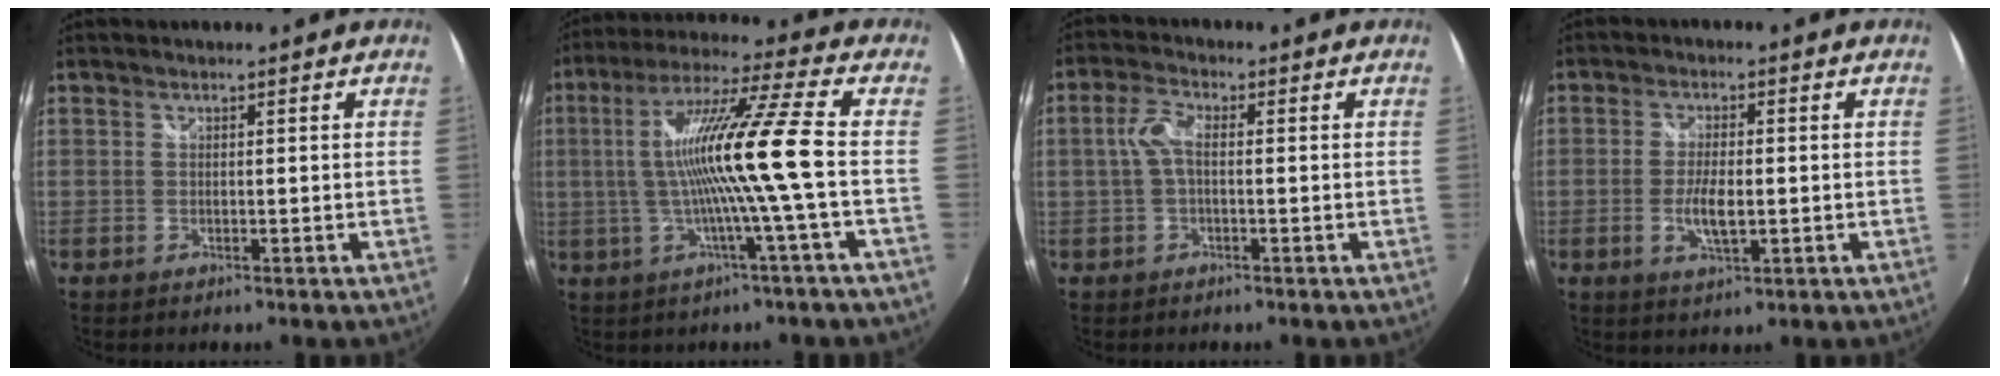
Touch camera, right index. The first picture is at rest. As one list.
[{"total": 14.3, "force": [-1.4, -2.1, 14.0], "torque": [-0.255, 0.002, -0.023]}, {"total": 4.2, "force": [-0.2, 1.6, 3.9], "torque": [-0.082, 0.009, -0.003]}, {"total": 5.3, "force": [-1.1, 1.7, 4.9], "torque": [-0.099, -0.007, -0.020]}]